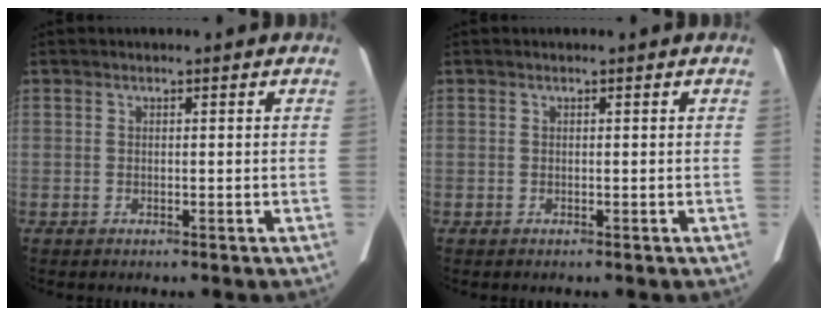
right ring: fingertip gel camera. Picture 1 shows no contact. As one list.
[{"total": 0.0}]